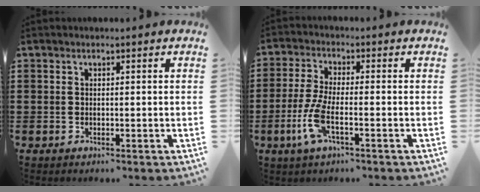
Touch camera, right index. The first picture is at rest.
{"total": 6.2, "force": [-2.6, 1.4, 5.5], "torque": [-0.141, -0.021, -0.055]}